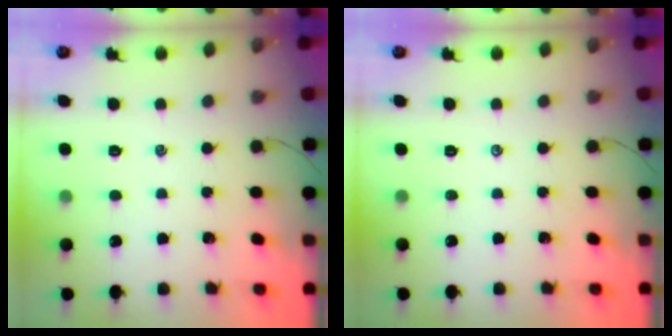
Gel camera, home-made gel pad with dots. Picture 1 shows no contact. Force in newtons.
{"total": 0.0}